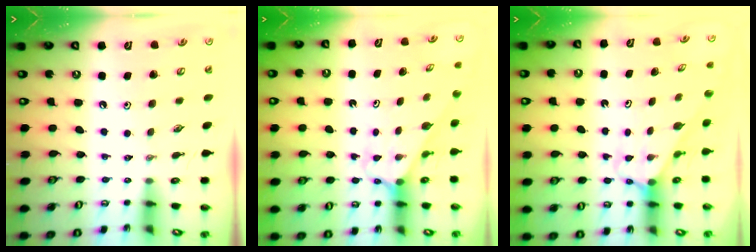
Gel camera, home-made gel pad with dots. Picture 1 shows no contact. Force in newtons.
{"total": 2.5, "press": 2.5, "slide": 0.2}
{"total": 2.8, "press": 2.8, "slide": 0.1}